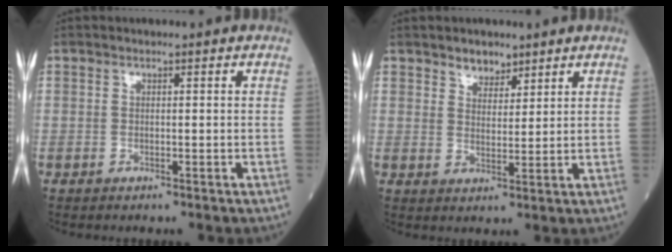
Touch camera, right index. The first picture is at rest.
{"total": 3.0, "force": [2.5, 1.2, 1.1], "torque": [-0.020, -0.002, 0.044]}